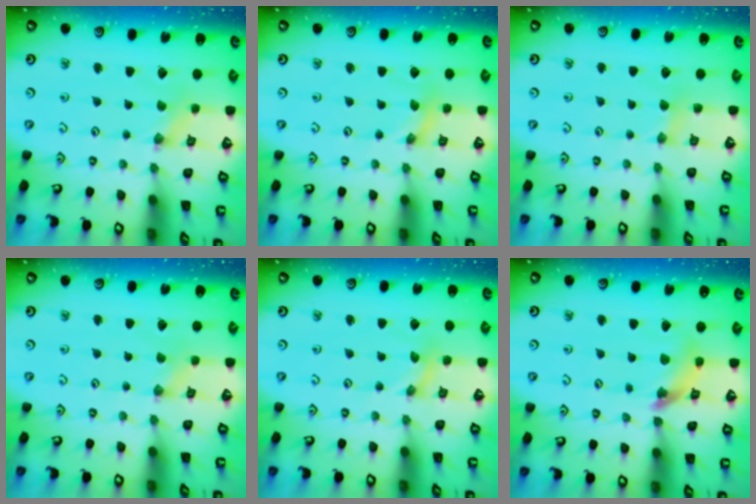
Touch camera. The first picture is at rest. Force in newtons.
{"total": 0.0}
{"total": 2.7, "press": 2.7, "slide": 0.4}
{"total": 0.0}
{"total": 0.0}
{"total": 9.2, "press": 9.2, "slide": 0.8}